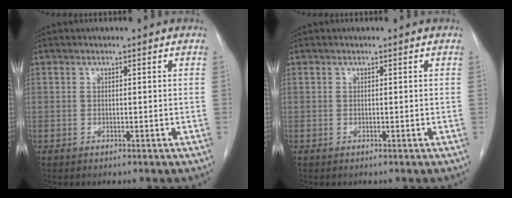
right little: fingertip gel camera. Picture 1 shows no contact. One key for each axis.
{"total": 0.0}